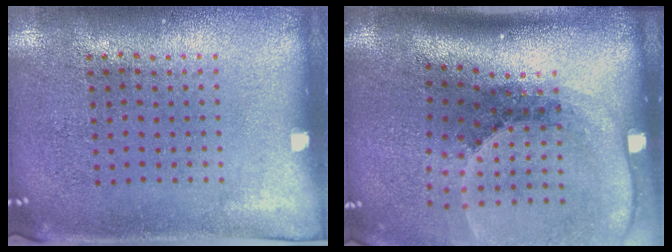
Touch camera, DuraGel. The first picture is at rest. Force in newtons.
{"total": 2.6, "press": 1.9, "slide": 1.8}